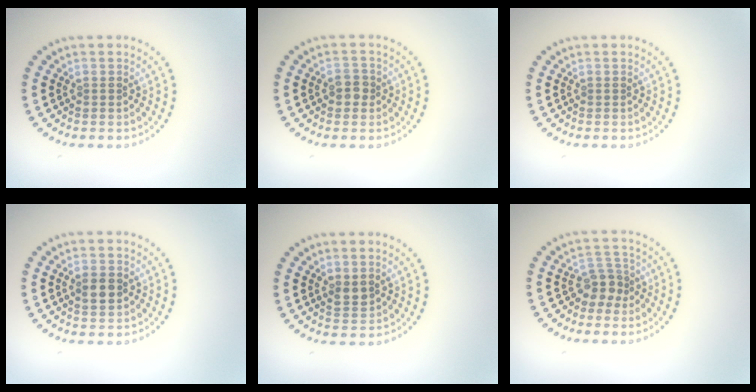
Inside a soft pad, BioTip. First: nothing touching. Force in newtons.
{"total": 1.7, "press": 1.7, "slide": 0.4}
{"total": 0.0}
{"total": 2.0, "press": 2.0, "slide": 0.1}
{"total": 1.4, "press": 1.3, "slide": 0.5}
{"total": 2.3, "press": 1.8, "slide": 1.5}